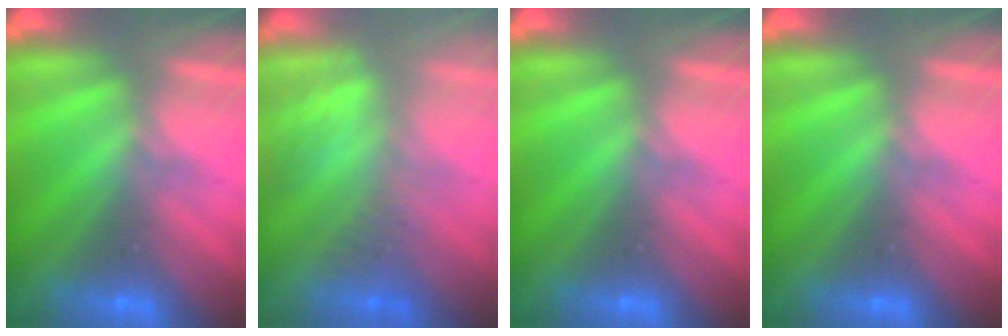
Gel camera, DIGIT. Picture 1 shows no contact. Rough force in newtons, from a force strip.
{"total": 2.9}
{"total": 0.0}
{"total": 0.0}